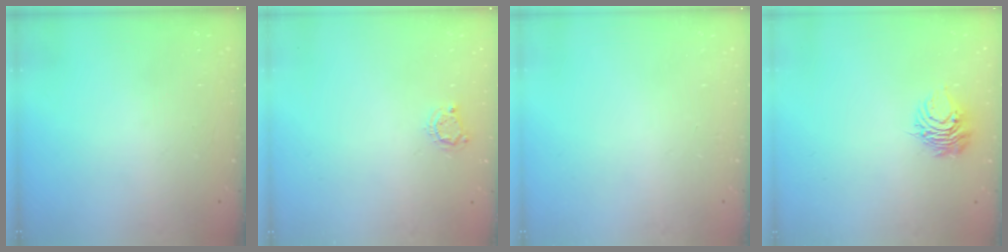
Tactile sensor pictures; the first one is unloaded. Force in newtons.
{"total": 4.2, "press": 4.1, "slide": 0.6}
{"total": 0.0}
{"total": 6.9, "press": 6.9, "slide": 0.5}